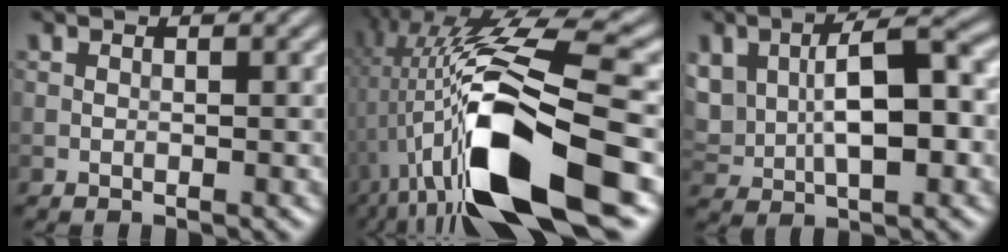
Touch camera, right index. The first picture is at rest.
{"total": 15.6, "force": [-3.6, 4.4, 14.6], "torque": [-0.268, 0.010, -0.060]}
{"total": 8.8, "force": [0.7, 4.6, 7.4], "torque": [-0.138, 0.009, 0.011]}